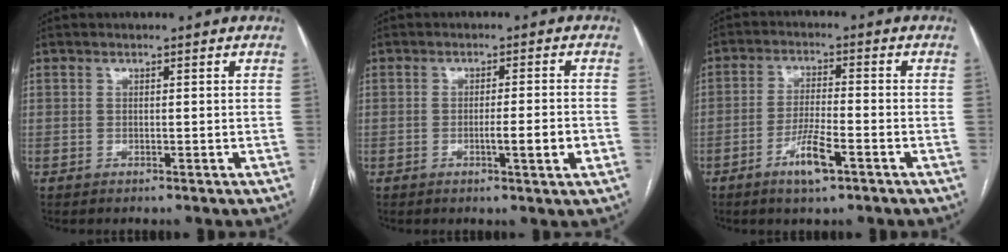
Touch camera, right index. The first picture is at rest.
{"total": 4.6, "force": [-1.4, 0.0, 4.4], "torque": [-0.065, -0.004, -0.019]}
{"total": 6.2, "force": [-3.4, 0.9, 5.1], "torque": [-0.102, -0.005, -0.060]}